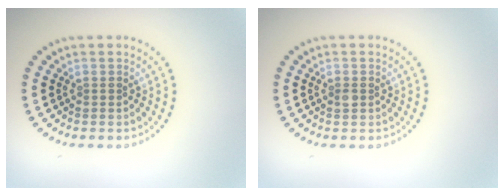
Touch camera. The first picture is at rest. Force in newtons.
{"total": 0.7, "press": 0.7, "slide": 0.0}